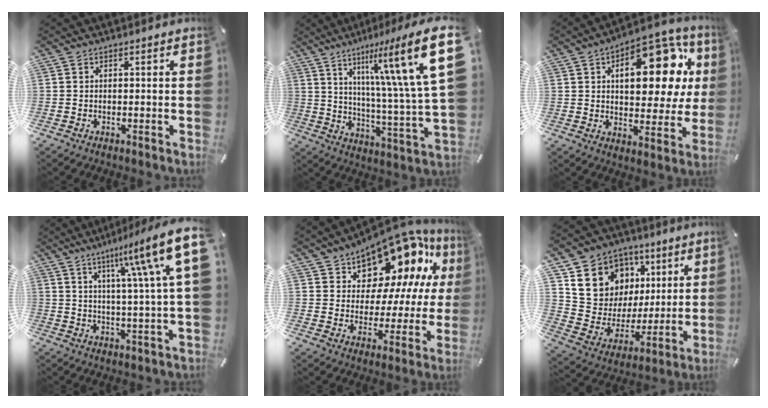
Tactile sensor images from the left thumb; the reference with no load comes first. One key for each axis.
{"total": 24.9, "fx": 11.1, "fy": 5.1, "fz": 21.7, "tx": -0.318, "ty": -0.064, "tz": 0.167}
{"total": 21.1, "fx": 7.1, "fy": 11.3, "fz": 16.3, "tx": -0.206, "ty": -0.042, "tz": 0.111}
{"total": 19.0, "fx": 7.6, "fy": 3.3, "fz": 17.1, "tx": -0.260, "ty": -0.035, "tz": 0.105}
{"total": 15.2, "fx": 12.3, "fy": 7.7, "fz": 4.5, "tx": -0.075, "ty": -0.115, "tz": 0.212}
{"total": 13.8, "fx": 6.2, "fy": 11.9, "fz": 3.1, "tx": -0.059, "ty": -0.044, "tz": 0.129}